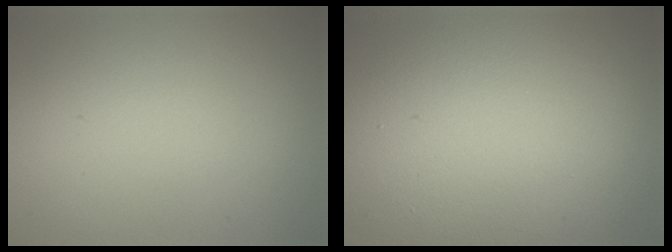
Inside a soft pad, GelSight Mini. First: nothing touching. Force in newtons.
{"total": 16.5, "press": 16.5, "slide": 0.3}